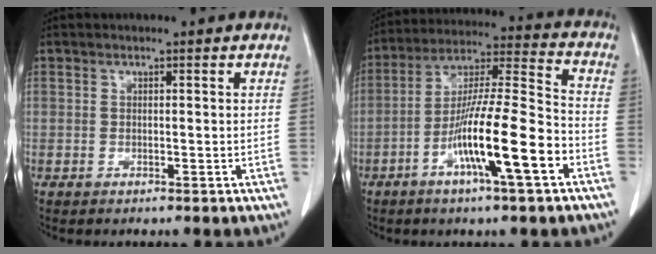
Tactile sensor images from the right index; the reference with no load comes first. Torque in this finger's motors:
{"motor_torque": [1.69, -0.45, 0.91, 0.21]}